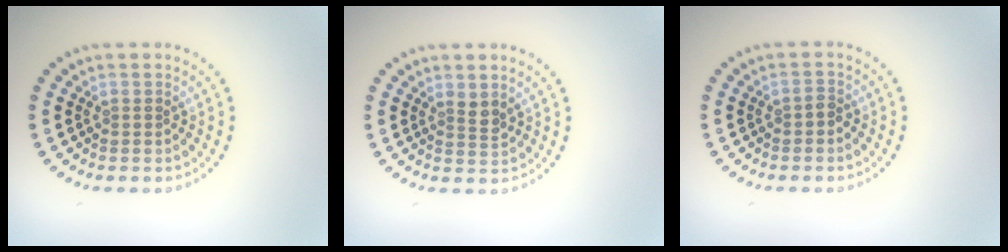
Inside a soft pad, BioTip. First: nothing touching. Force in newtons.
{"total": 1.3, "press": 1.0, "slide": 0.8}
{"total": 0.8, "press": 0.7, "slide": 0.4}